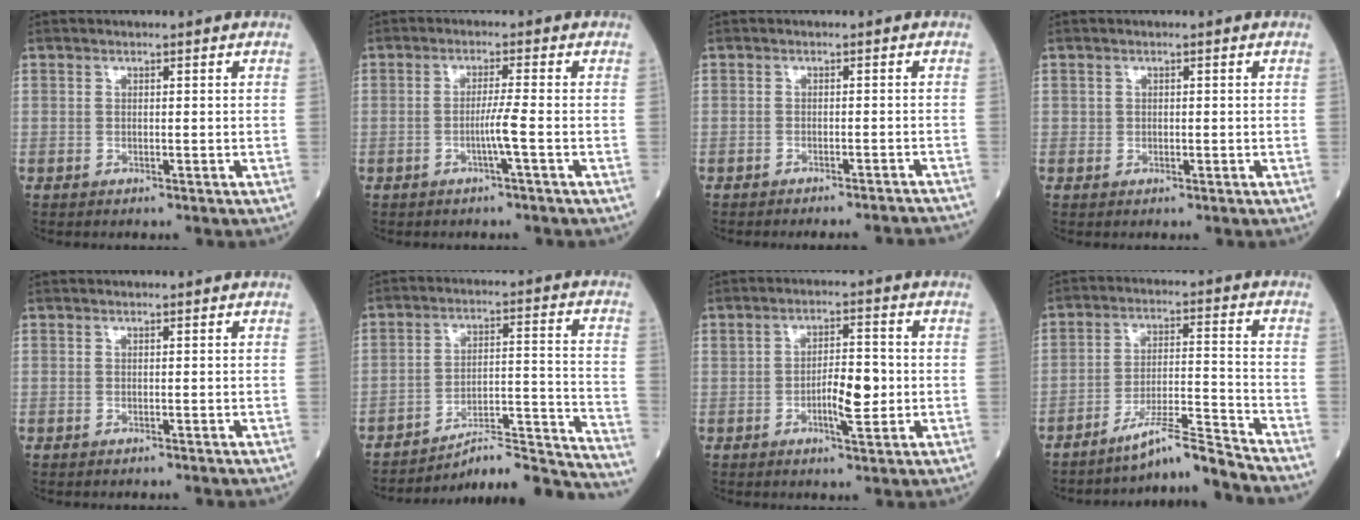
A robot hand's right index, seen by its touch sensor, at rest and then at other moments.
{"total": 3.1, "force": [-1.1, -0.9, 2.8], "torque": [-0.053, -0.003, -0.021]}
{"total": 8.9, "force": [-8.7, 0.1, 1.9], "torque": [-0.011, -0.003, -0.093]}
{"total": 0.7, "force": [0.0, 0.6, 0.3], "torque": [-0.004, 0.000, 0.000]}
{"total": 0.8, "force": [-0.6, 0.0, 0.5], "torque": [-0.009, 0.005, -0.003]}
{"total": 18.1, "force": [-17.7, -1.1, 3.8], "torque": [-0.027, 0.033, -0.253]}
{"total": 5.6, "force": [-0.9, 1.4, 5.4], "torque": [-0.092, 0.004, -0.012]}
{"total": 9.4, "force": [-8.7, -2.5, 2.7], "torque": [-0.040, 0.008, -0.151]}